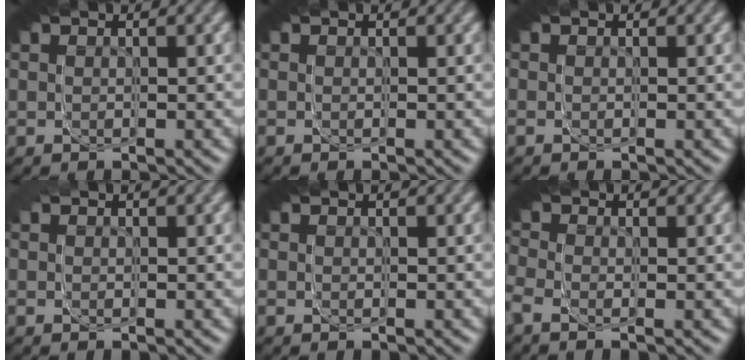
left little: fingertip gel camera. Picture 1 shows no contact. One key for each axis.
{"total": 0.0}
{"total": 0.6, "fx": -0.1, "fy": -0.5, "fz": -0.2, "tx": 0.008, "ty": 0.001, "tz": -0.001}
{"total": 0.0}
{"total": 0.0}
{"total": 1.3, "fx": -0.5, "fy": 0.7, "fz": 1.0, "tx": -0.004, "ty": 0.001, "tz": -0.010}